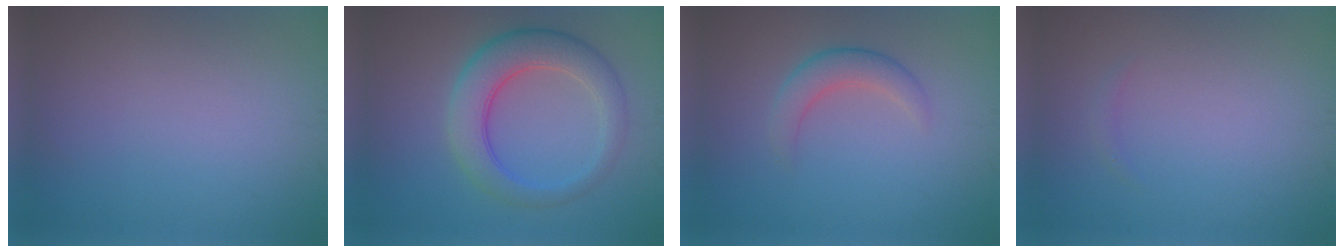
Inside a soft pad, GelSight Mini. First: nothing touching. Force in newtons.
{"total": 5.6, "press": 5.6, "slide": 0.3}
{"total": 2.6, "press": 2.5, "slide": 0.3}
{"total": 0.5, "press": 0.5, "slide": 0.1}